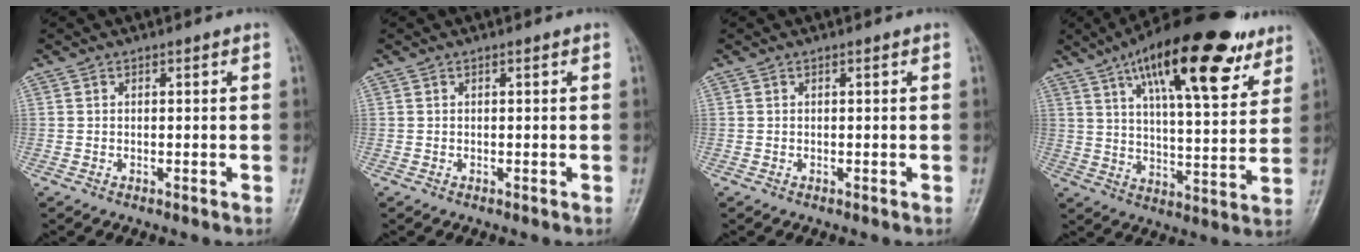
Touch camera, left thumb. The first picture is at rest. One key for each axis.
{"total": 0.0}
{"total": 0.0}
{"total": 23.9, "fx": 13.7, "fy": 8.1, "fz": 17.8, "tx": -0.251, "ty": -0.032, "tz": 0.212}